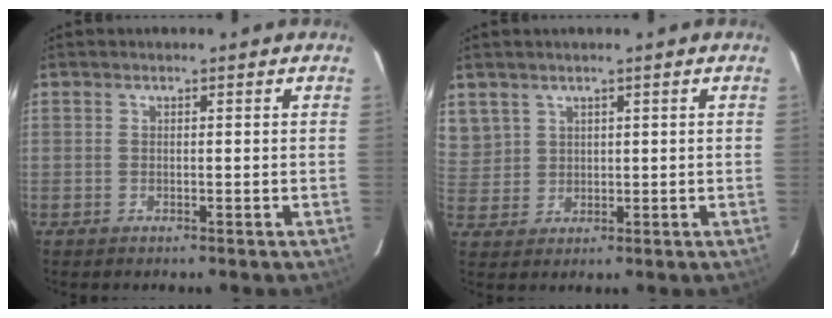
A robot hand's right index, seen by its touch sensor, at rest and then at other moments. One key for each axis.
{"total": 5.4, "fx": 3.3, "fy": 4.2, "fz": 0.4, "tx": -0.014, "ty": 0.005, "tz": 0.079}